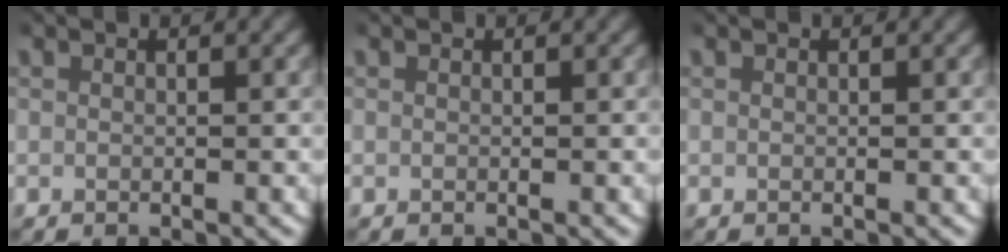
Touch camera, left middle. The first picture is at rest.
{"total": 0.0}
{"total": 0.0}